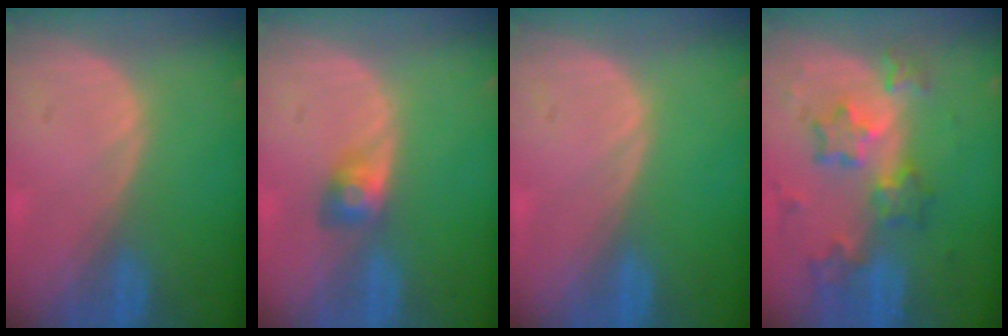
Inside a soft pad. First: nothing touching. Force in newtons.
{"total": 2.8, "press": 2.6, "slide": 1.1}
{"total": 0.0}
{"total": 8.5, "press": 7.4, "slide": 4.1}